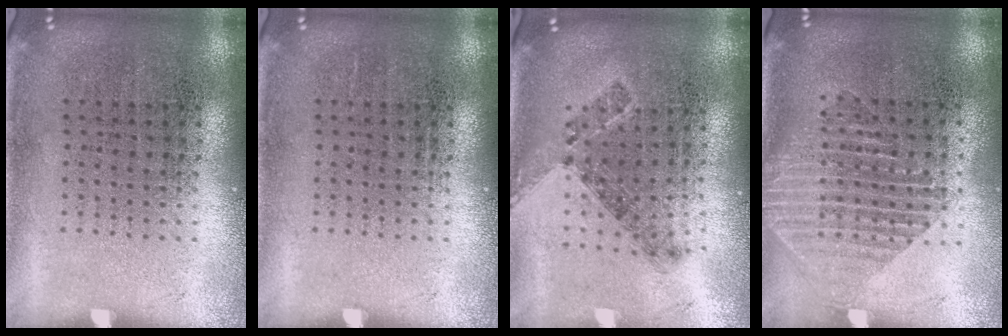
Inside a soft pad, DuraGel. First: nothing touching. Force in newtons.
{"total": 0.0}
{"total": 0.8, "press": 0.7, "slide": 0.3}
{"total": 1.6, "press": 1.3, "slide": 0.8}